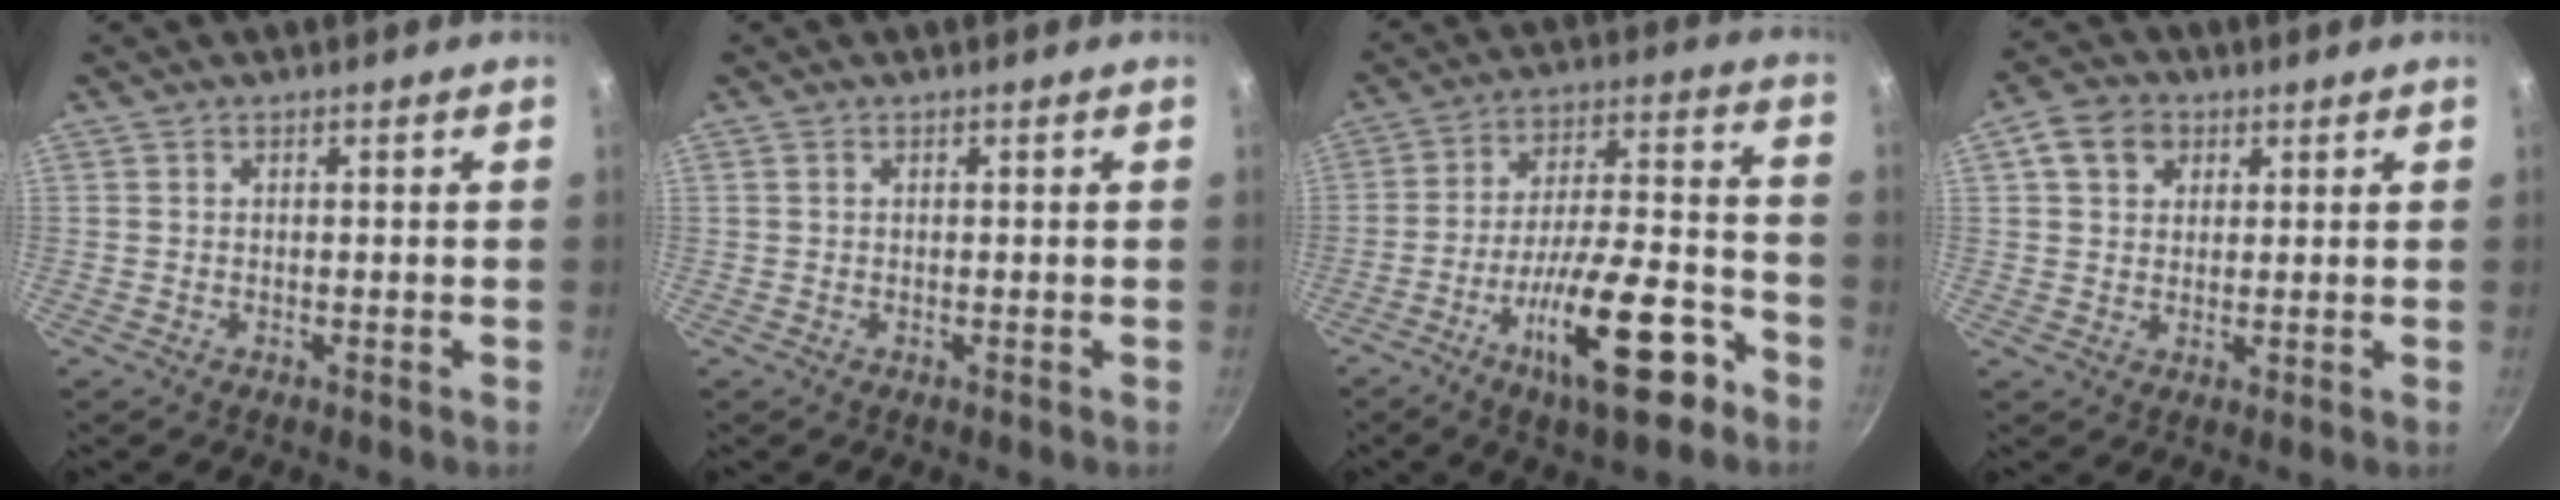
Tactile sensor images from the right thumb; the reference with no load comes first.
{"total": 0.5, "force": [0.2, 0.4, 0.3], "torque": [-0.007, 0.001, 0.003]}
{"total": 18.7, "force": [-9.6, 5.9, 14.9], "torque": [-0.218, 0.054, -0.154]}
{"total": 6.8, "force": [2.5, 5.5, 3.2], "torque": [-0.034, 0.003, 0.037]}